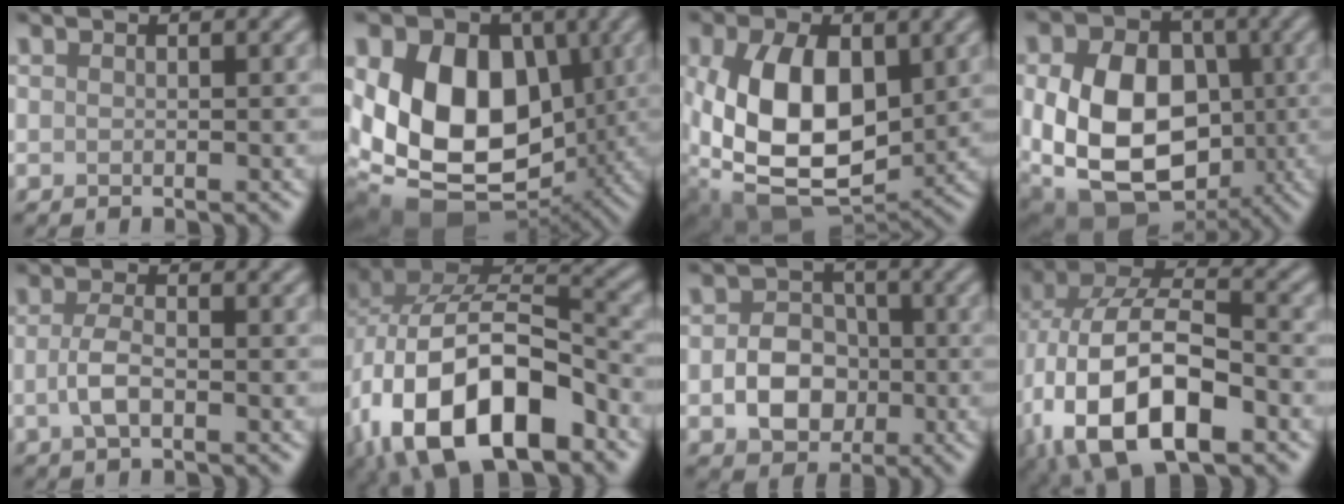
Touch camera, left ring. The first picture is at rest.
{"total": 15.7, "force": [0.9, 11.2, 11.0], "torque": [-0.169, 0.003, 0.015]}
{"total": 12.1, "force": [1.0, 7.6, 9.4], "torque": [-0.196, -0.011, 0.026]}
{"total": 15.2, "force": [-1.5, 11.8, 9.5], "torque": [-0.160, -0.011, -0.040]}
{"total": 2.6, "force": [-0.6, 1.0, 2.3], "torque": [-0.049, -0.001, -0.017]}
{"total": 15.6, "force": [-6.0, 8.8, 11.4], "torque": [-0.209, -0.018, -0.102]}
{"total": 4.9, "force": [-1.1, 3.8, 2.8], "torque": [-0.040, 0.001, -0.020]}
{"total": 15.1, "force": [-4.5, 8.2, 11.8], "torque": [-0.227, -0.008, -0.077]}